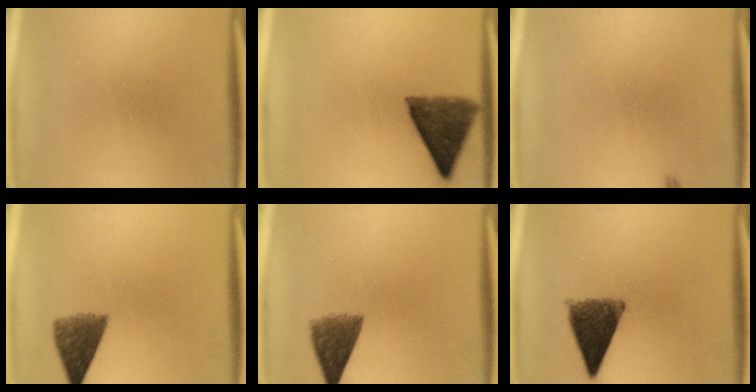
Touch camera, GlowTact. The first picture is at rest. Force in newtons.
{"total": 10.3}
{"total": 0.5}
{"total": 6.0}
{"total": 6.0}
{"total": 9.6}